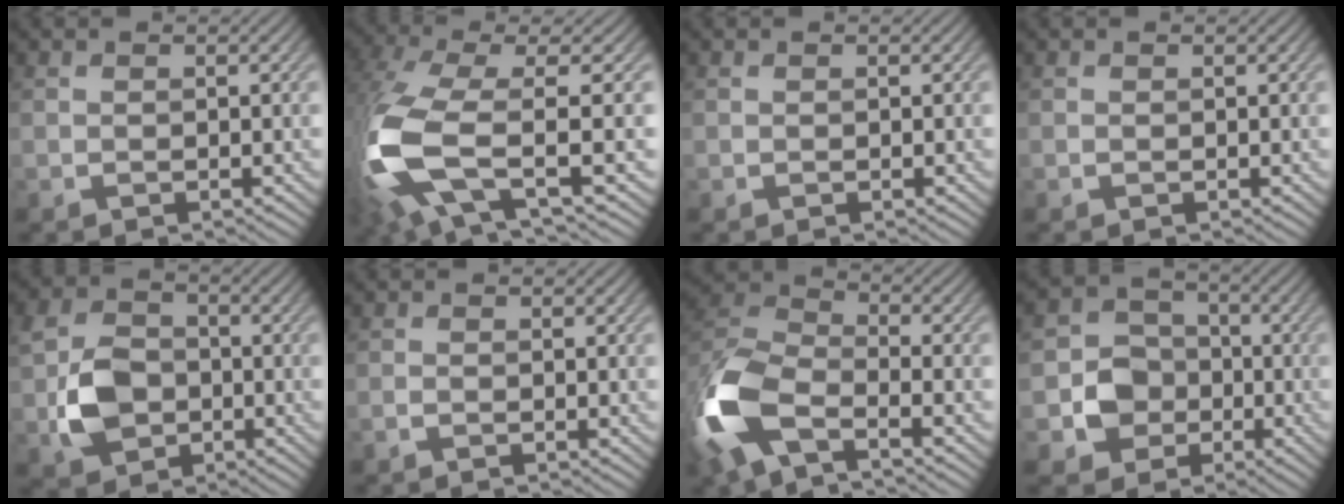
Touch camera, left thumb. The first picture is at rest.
{"total": 13.4, "force": [-1.8, 5.6, 12.0], "torque": [-0.313, -0.020, -0.031]}
{"total": 0.0}
{"total": 0.0}
{"total": 6.7, "force": [-1.3, 5.3, 3.8], "torque": [-0.088, -0.003, -0.034]}
{"total": 0.6, "force": [-0.5, 0.2, 0.3], "torque": [-0.008, 0.001, -0.012]}
{"total": 12.6, "force": [-5.6, 6.1, 9.4], "torque": [-0.233, -0.019, -0.128]}
{"total": 5.7, "force": [-1.2, 5.2, 1.9], "torque": [-0.043, 0.004, -0.038]}